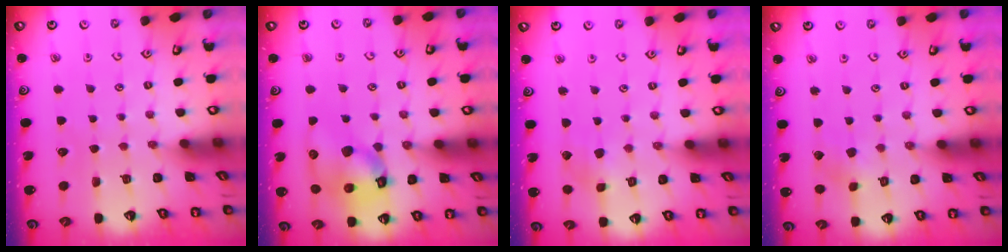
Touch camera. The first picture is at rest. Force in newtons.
{"total": 14.0, "press": 13.8, "slide": 2.1}
{"total": 3.0, "press": 3.0, "slide": 0.2}
{"total": 2.9, "press": 2.8, "slide": 0.8}